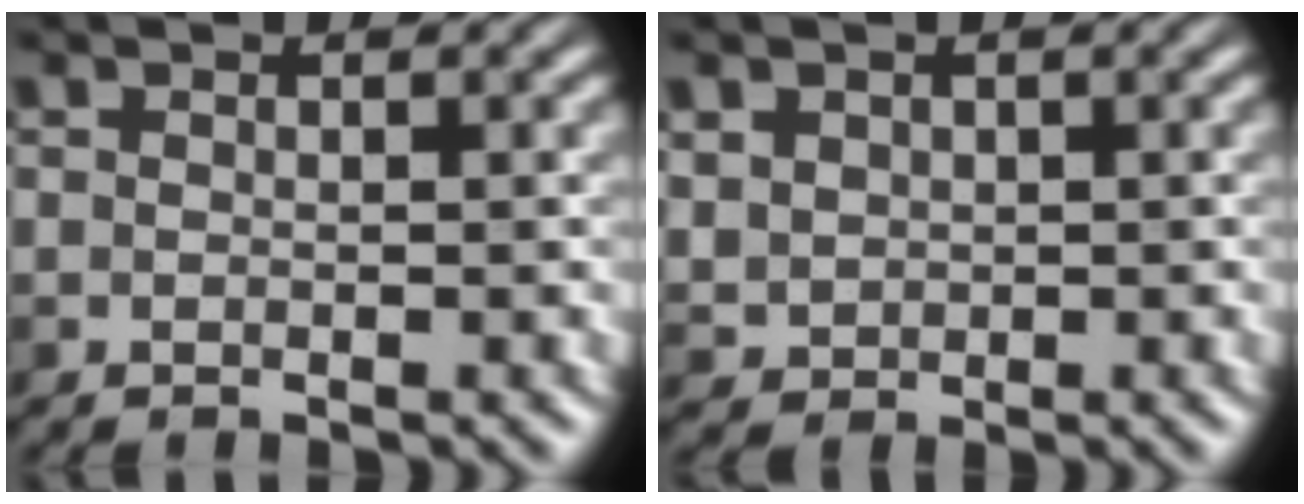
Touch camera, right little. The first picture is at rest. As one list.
[{"total": 1.9, "force": [0.7, 1.7, 0.4], "torque": [-0.031, -0.002, 0.015]}]